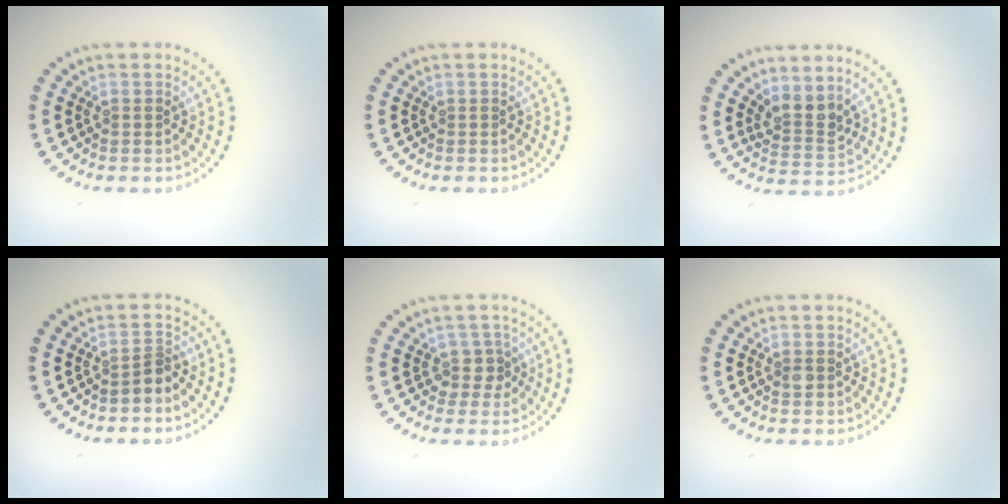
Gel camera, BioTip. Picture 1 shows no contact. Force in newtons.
{"total": 0.0}
{"total": 2.7, "press": 2.0, "slide": 1.8}
{"total": 1.7, "press": 1.2, "slide": 1.1}
{"total": 2.2, "press": 1.7, "slide": 1.4}
{"total": 0.9, "press": 0.9, "slide": 0.0}